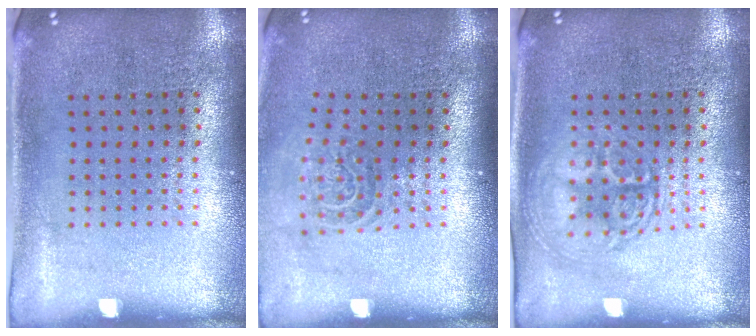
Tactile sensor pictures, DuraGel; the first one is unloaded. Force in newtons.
{"total": 1.5, "press": 1.1, "slide": 1.0}
{"total": 1.7, "press": 1.7, "slide": 0.3}